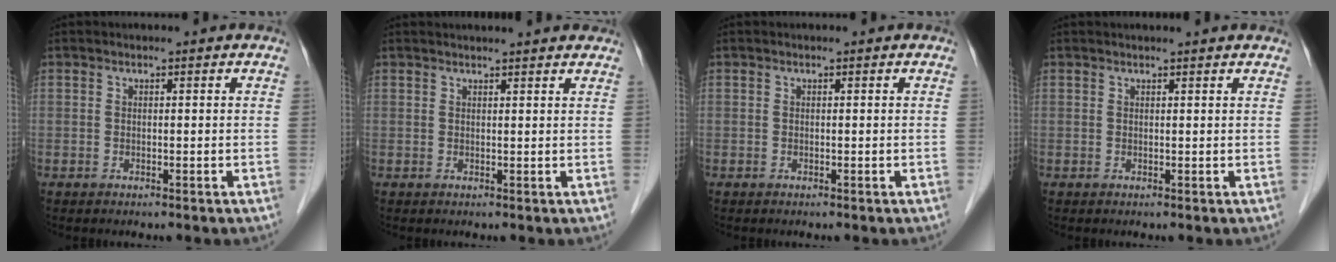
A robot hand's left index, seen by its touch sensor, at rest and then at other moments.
{"total": 8.1, "force": [7.6, 0.6, 2.8], "torque": [-0.034, 0.023, 0.078]}
{"total": 0.0}
{"total": 3.3, "force": [3.2, -0.2, 1.0], "torque": [-0.015, 0.018, 0.034]}